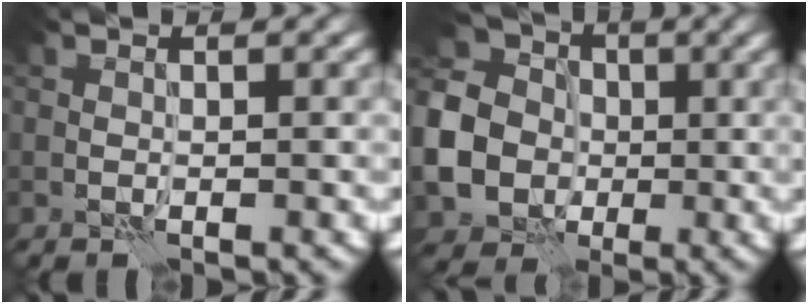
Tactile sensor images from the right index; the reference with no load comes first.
{"total": 9.6, "force": [-1.6, 8.4, 4.5], "torque": [-0.123, -0.019, -0.036]}